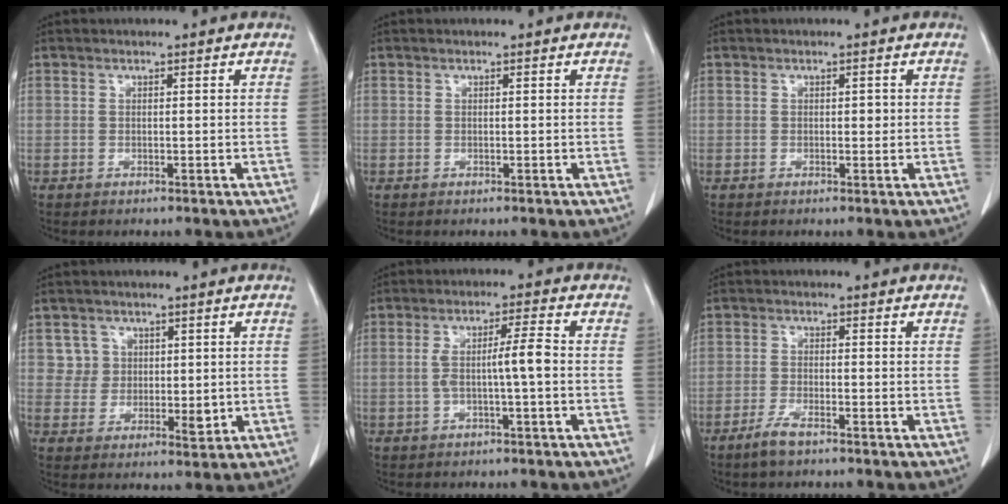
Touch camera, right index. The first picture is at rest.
{"total": 0.0}
{"total": 0.9, "force": [0.1, 0.5, 0.7], "torque": [-0.007, 0.001, 0.000]}
{"total": 4.7, "force": [1.7, 4.3, 0.8], "torque": [-0.004, 0.000, 0.034]}
{"total": 5.1, "force": [-0.6, 0.0, 5.1], "torque": [-0.093, 0.013, -0.009]}
{"total": 3.2, "force": [-2.5, 0.3, 2.0], "torque": [-0.047, -0.003, -0.049]}